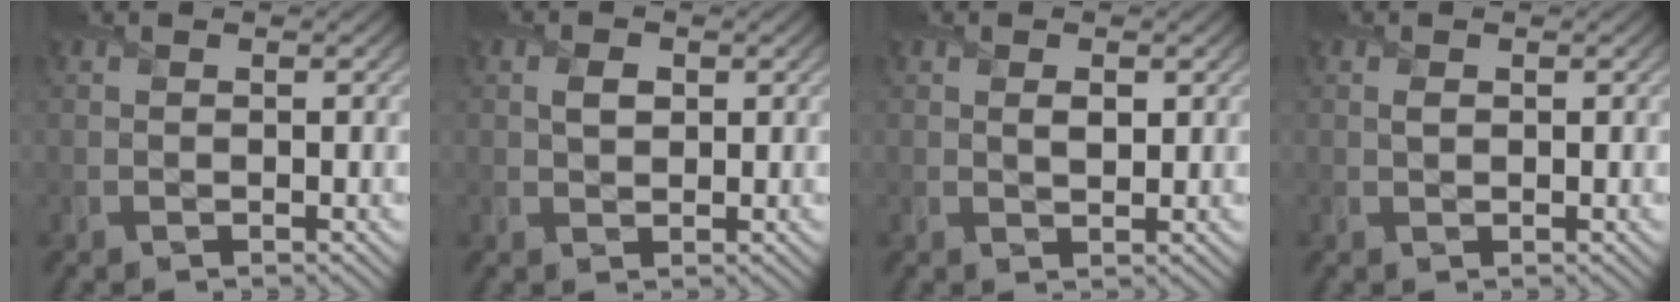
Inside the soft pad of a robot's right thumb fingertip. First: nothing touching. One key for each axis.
{"total": 1.8, "fx": 0.5, "fy": 1.1, "fz": 1.3, "tx": -0.032, "ty": 0.001, "tz": 0.006}
{"total": 1.5, "fx": 0.5, "fy": 0.7, "fz": 1.2, "tx": -0.028, "ty": -0.003, "tz": 0.008}
{"total": 0.6, "fx": 0.2, "fy": 0.3, "fz": 0.5, "tx": -0.015, "ty": 0.002, "tz": 0.000}